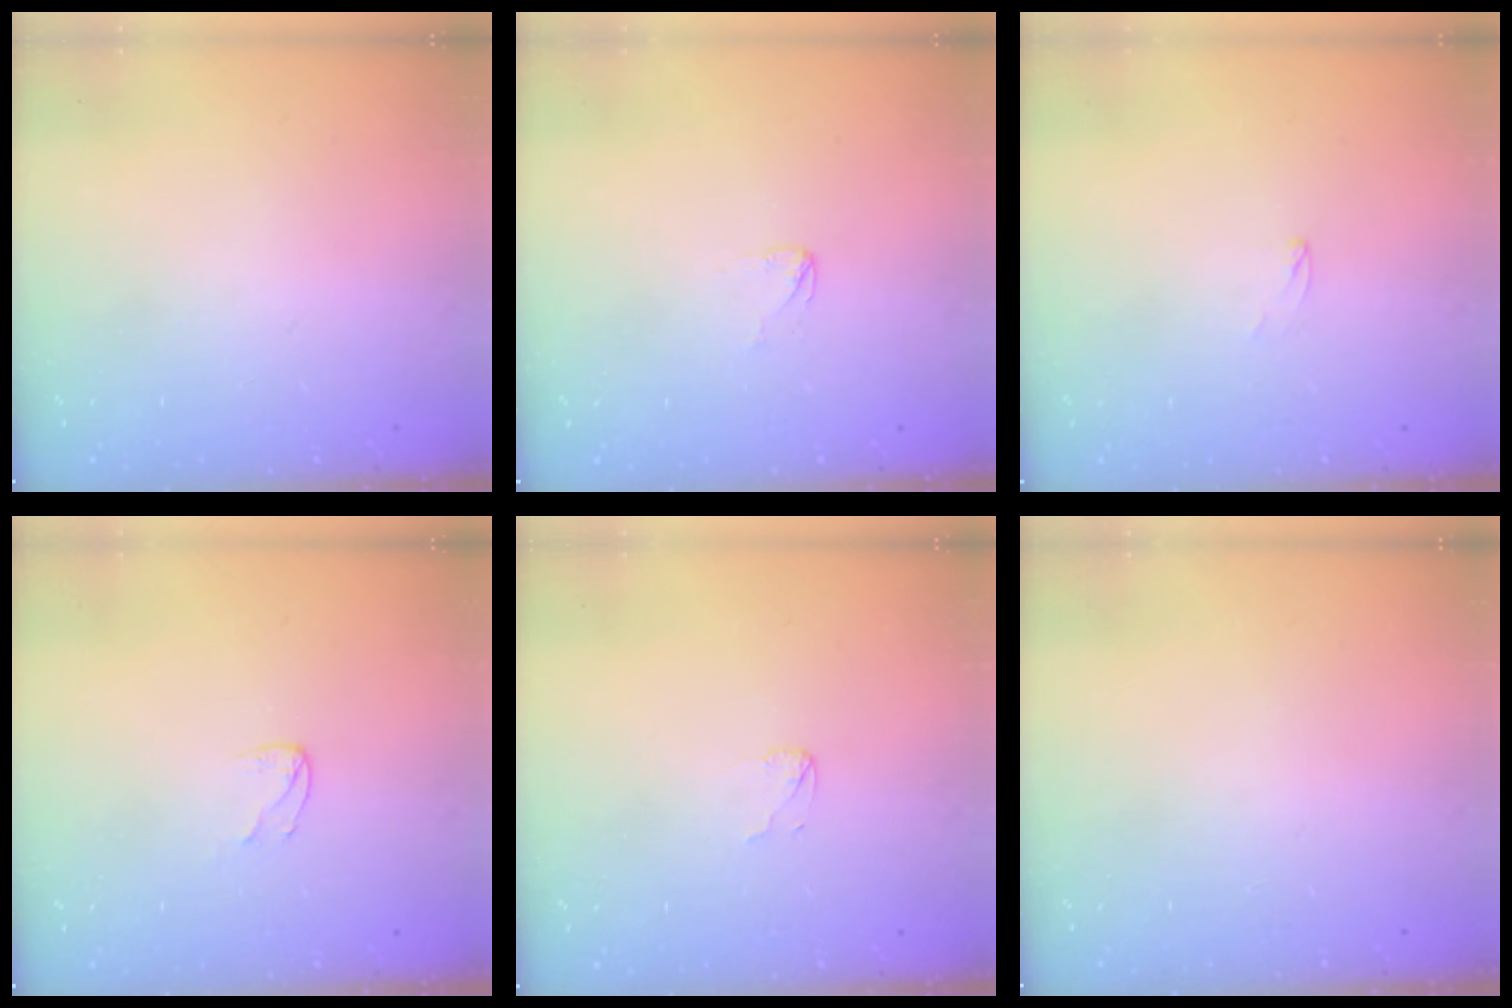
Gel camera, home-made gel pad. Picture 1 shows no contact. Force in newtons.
{"total": 2.4, "press": 2.4, "slide": 0.2}
{"total": 2.2, "press": 2.2, "slide": 0.2}
{"total": 3.7, "press": 3.7, "slide": 0.4}
{"total": 2.4, "press": 2.4, "slide": 0.2}
{"total": 0.0}